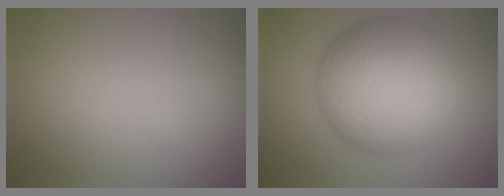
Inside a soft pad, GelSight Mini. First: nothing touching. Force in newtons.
{"total": 12.8, "press": 12.8, "slide": 0.3}